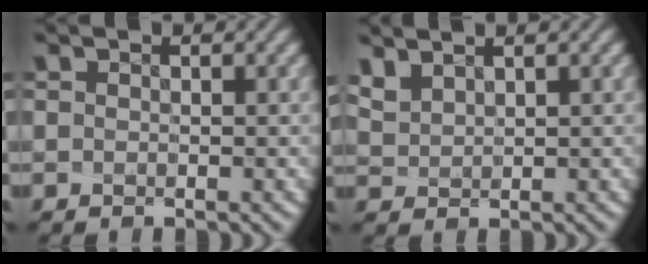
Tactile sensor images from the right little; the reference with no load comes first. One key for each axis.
{"total": 2.9, "fx": 2.0, "fy": 1.4, "fz": 1.5, "tx": -0.064, "ty": 0.011, "tz": 0.051}